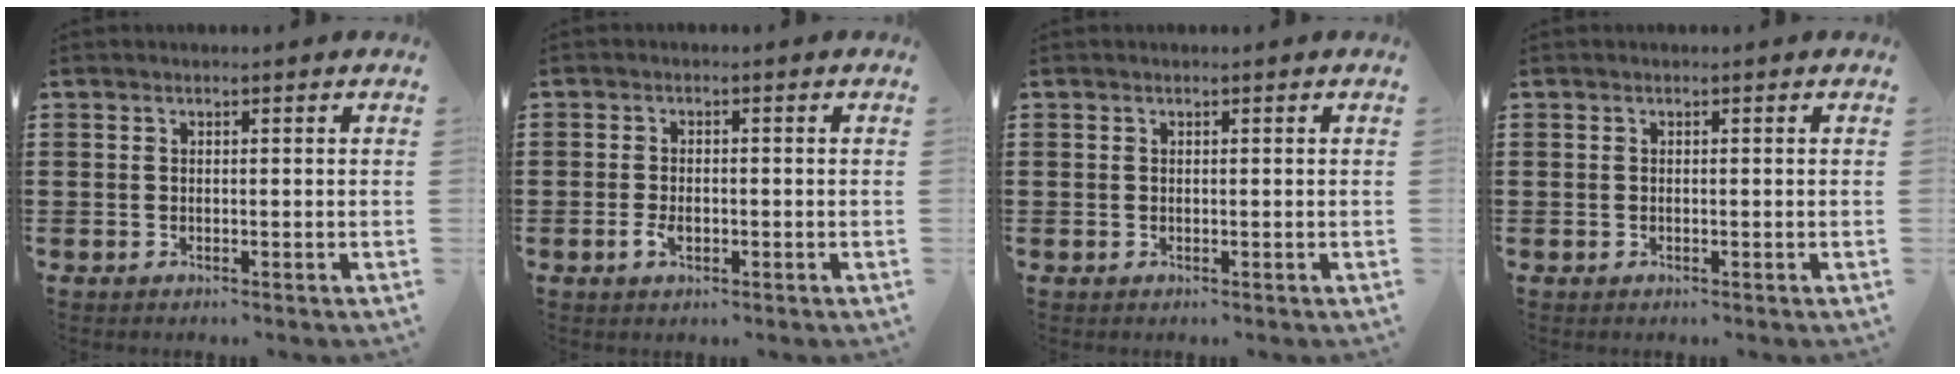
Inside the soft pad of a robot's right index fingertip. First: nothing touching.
{"total": 2.2, "force": [-0.7, 1.1, 1.7], "torque": [-0.040, -0.002, -0.016]}
{"total": 0.0}
{"total": 0.0}